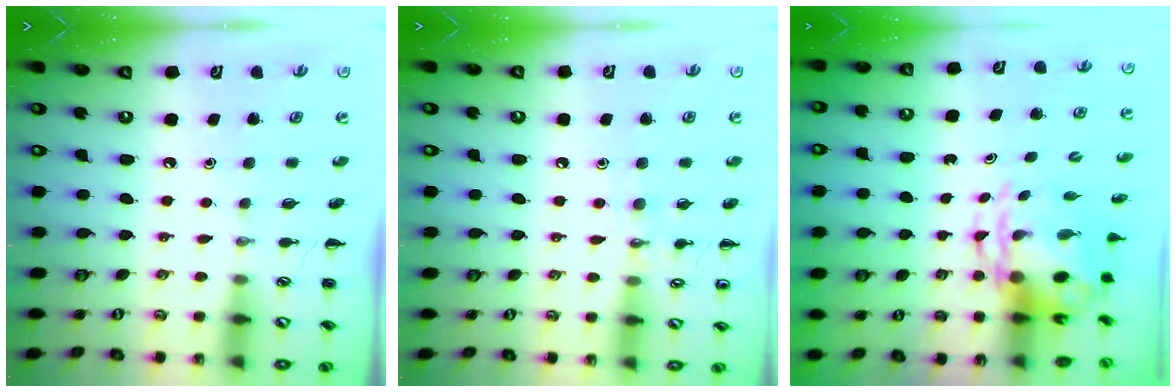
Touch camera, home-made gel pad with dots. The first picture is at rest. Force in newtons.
{"total": 6.9, "press": 6.7, "slide": 1.7}
{"total": 5.7, "press": 5.5, "slide": 1.5}